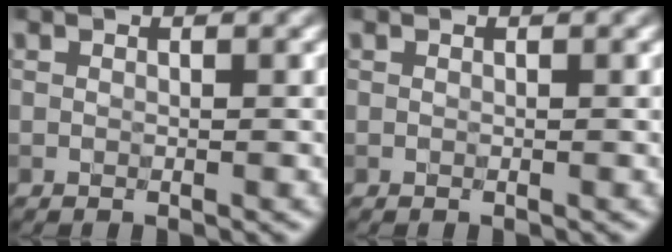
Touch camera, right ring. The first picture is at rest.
{"total": 0.0}